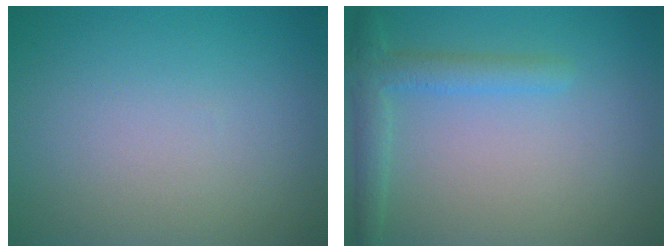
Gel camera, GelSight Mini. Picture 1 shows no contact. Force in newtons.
{"total": 2.8, "press": 2.8, "slide": 0.2}